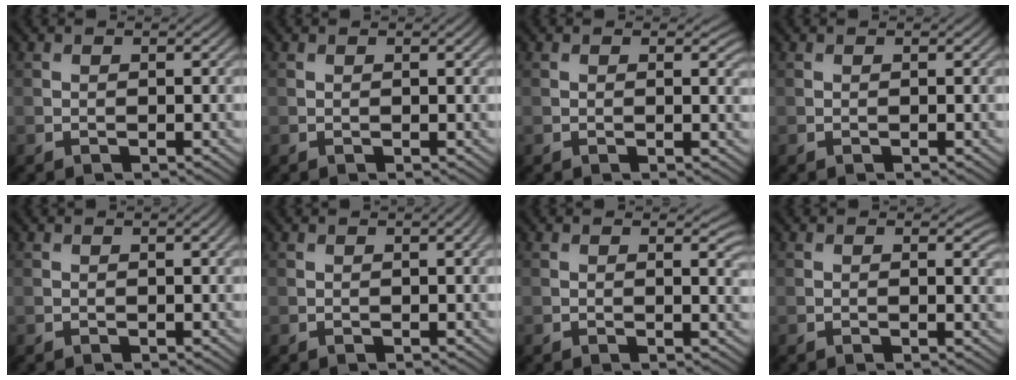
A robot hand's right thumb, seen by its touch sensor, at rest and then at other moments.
{"total": 0.7, "force": [0.2, 0.1, 0.6], "torque": [-0.008, 0.003, 0.003]}
{"total": 0.9, "force": [0.2, 0.3, 0.8], "torque": [-0.008, -0.006, 0.002]}
{"total": 0.0}
{"total": 1.0, "force": [0.3, 0.1, 0.9], "torque": [-0.014, 0.004, 0.004]}
{"total": 1.4, "force": [0.4, 0.2, 1.3], "torque": [-0.017, 0.005, 0.005]}
{"total": 2.0, "force": [0.7, 0.6, 1.8], "torque": [-0.021, -0.005, 0.010]}
{"total": 1.2, "force": [0.3, 0.4, 1.1], "torque": [-0.013, -0.006, 0.003]}